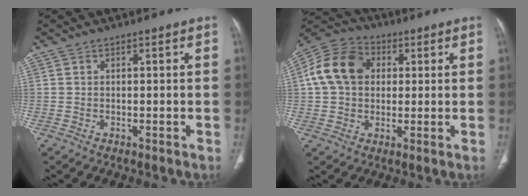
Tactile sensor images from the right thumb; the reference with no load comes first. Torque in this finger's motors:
{"motor_torque": [-0.60, 0.84, 0.56, -0.25, 0.22]}